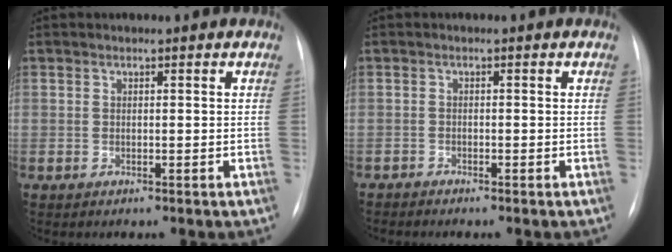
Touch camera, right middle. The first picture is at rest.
{"total": 0.9, "force": [-0.9, 0.0, -0.2], "torque": [-0.002, -0.004, -0.019]}